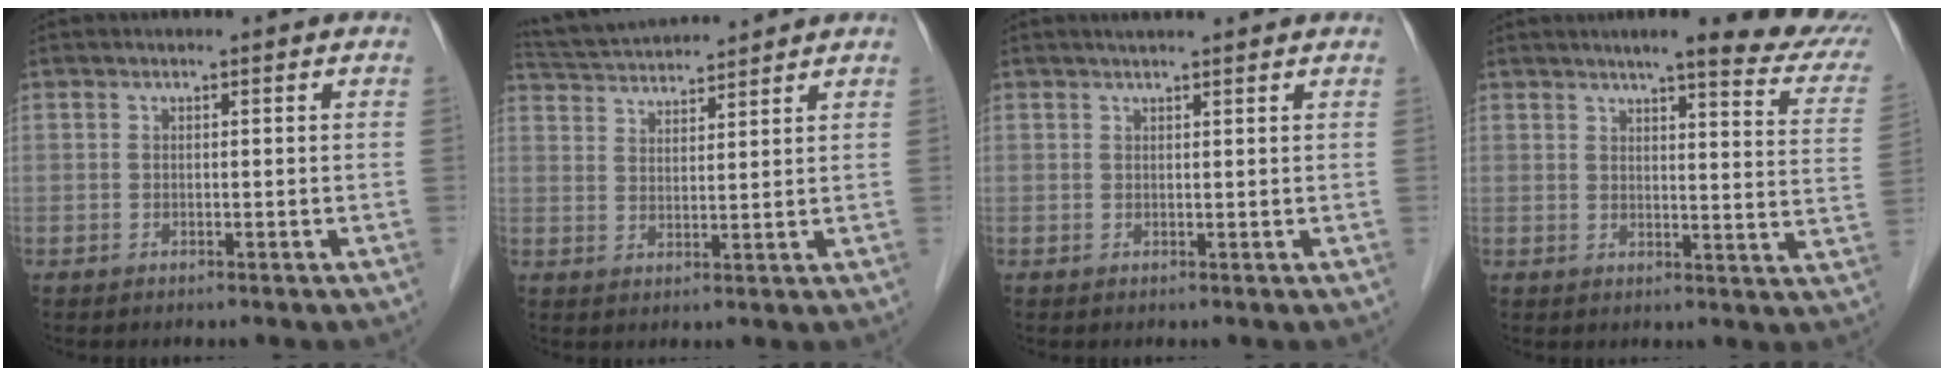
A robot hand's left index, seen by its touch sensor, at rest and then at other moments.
{"total": 9.2, "force": [8.9, 0.0, 2.2], "torque": [-0.052, 0.030, 0.152]}
{"total": 4.0, "force": [3.5, 0.1, 1.9], "torque": [-0.026, 0.022, 0.046]}
{"total": 17.0, "force": [14.1, 2.0, 9.3], "torque": [-0.100, -0.015, 0.150]}